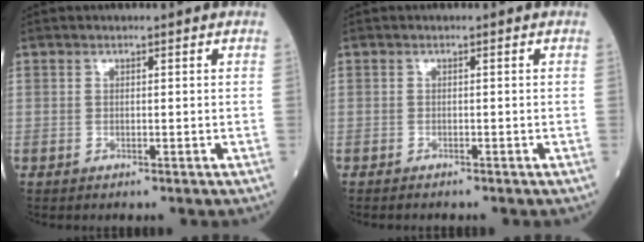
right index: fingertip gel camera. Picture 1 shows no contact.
{"total": 0.7, "force": [-0.7, 0.1, 0.2], "torque": [-0.009, -0.002, -0.010]}